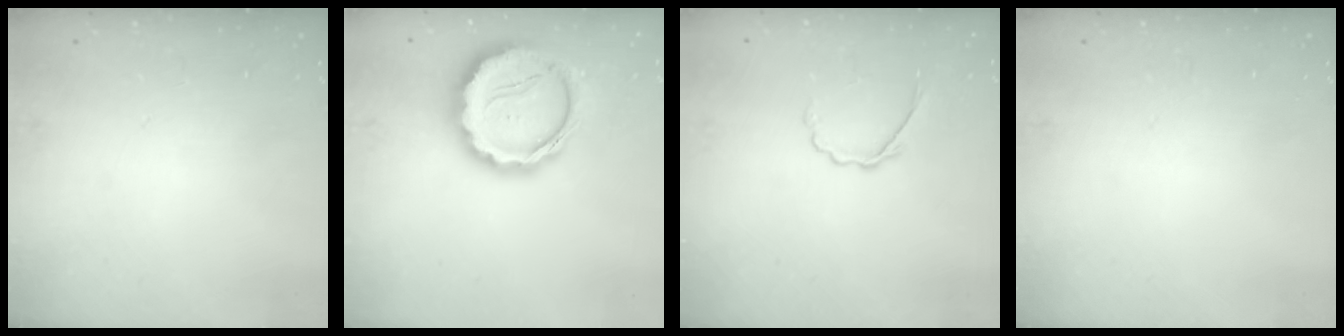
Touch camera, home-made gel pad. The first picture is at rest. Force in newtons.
{"total": 17.4, "press": 17.1, "slide": 3.4}
{"total": 3.1, "press": 2.9, "slide": 1.0}
{"total": 0.0}